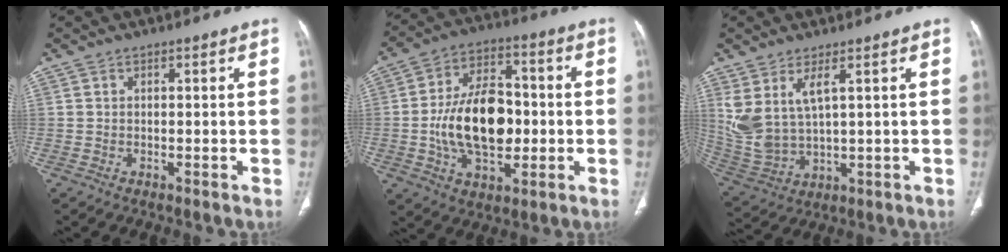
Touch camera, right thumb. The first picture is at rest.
{"total": 17.5, "force": [-1.6, 10.7, 13.8], "torque": [-0.215, 0.023, -0.022]}
{"total": 9.5, "force": [3.6, 3.8, 7.9], "torque": [-0.180, -0.025, 0.092]}